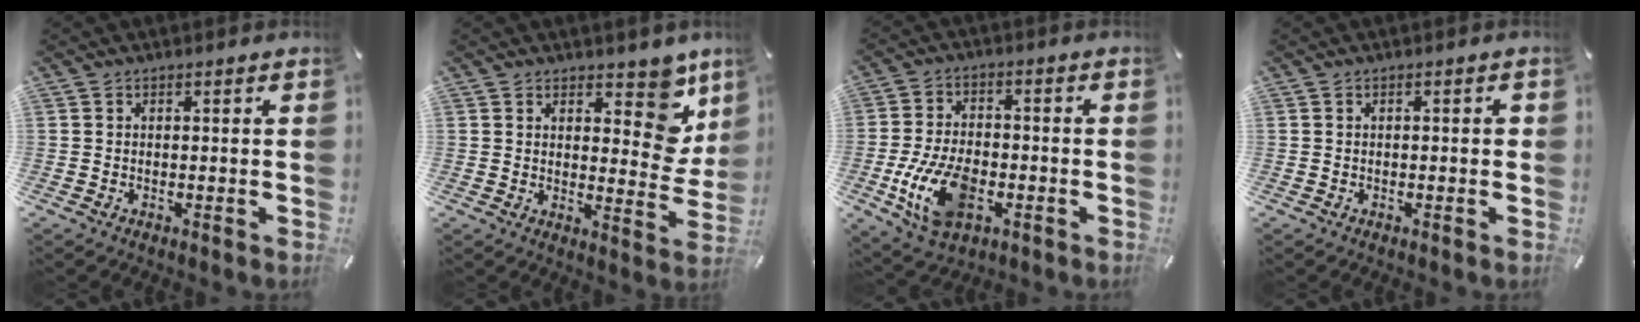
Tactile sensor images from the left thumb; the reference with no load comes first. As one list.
[{"total": 10.7, "force": [6.5, 5.7, 6.3], "torque": [-0.053, -0.054, 0.110]}, {"total": 14.2, "force": [-4.4, 8.7, 10.2], "torque": [-0.212, 0.003, -0.077]}, {"total": 1.1, "force": [-0.2, 0.6, 0.9], "torque": [-0.017, 0.003, -0.004]}]